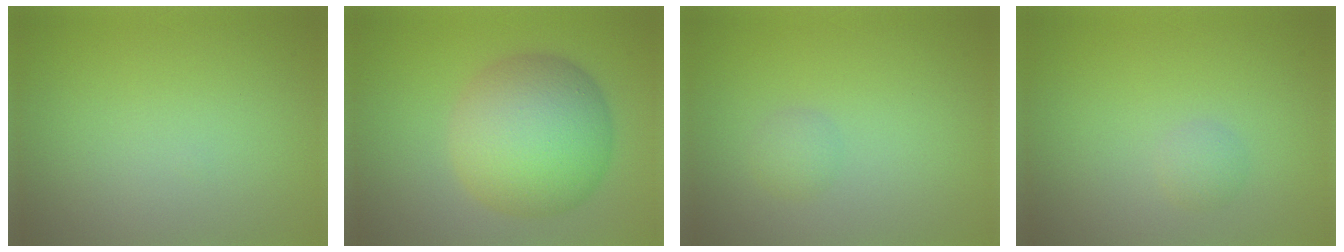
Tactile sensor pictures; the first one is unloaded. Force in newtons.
{"total": 9.4, "press": 9.4, "slide": 0.2}
{"total": 1.2, "press": 1.2, "slide": 0.0}
{"total": 1.0, "press": 1.0, "slide": 0.0}